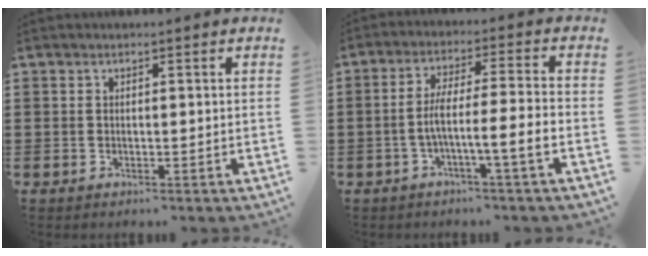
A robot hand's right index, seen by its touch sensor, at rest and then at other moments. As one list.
[{"total": 6.3, "force": [-2.7, 0.0, 5.7], "torque": [-0.102, 0.000, -0.053]}]